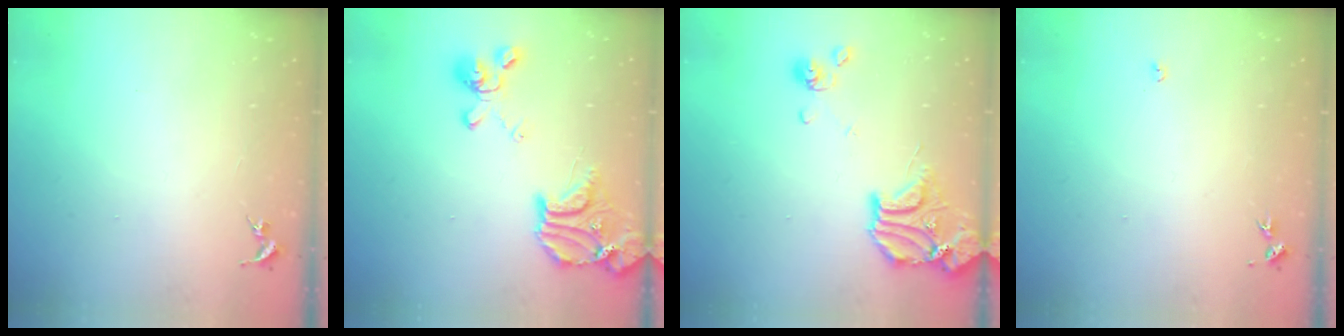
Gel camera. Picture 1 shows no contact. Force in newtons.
{"total": 19.3, "press": 19.2, "slide": 2.2}
{"total": 14.9, "press": 14.7, "slide": 2.2}
{"total": 2.7, "press": 2.7, "slide": 0.5}